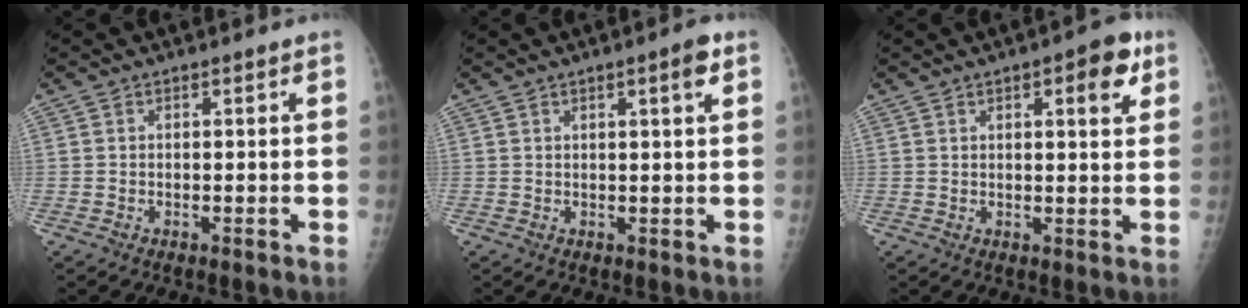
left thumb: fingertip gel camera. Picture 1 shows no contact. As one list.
[{"total": 3.1, "force": [1.4, 0.4, 2.8], "torque": [-0.037, -0.004, 0.020]}, {"total": 6.5, "force": [3.0, 2.2, 5.4], "torque": [-0.052, -0.007, 0.033]}]